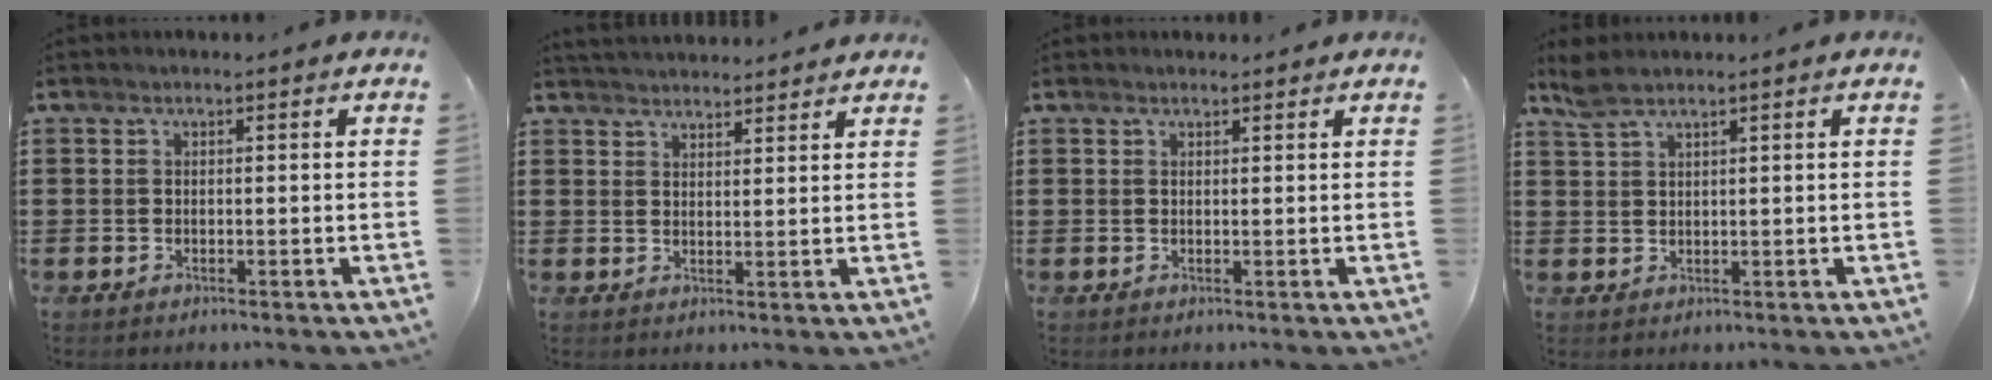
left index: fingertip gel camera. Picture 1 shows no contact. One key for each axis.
{"total": 2.9, "fx": 2.9, "fy": 0.0, "fz": -0.1, "tx": -0.006, "ty": -0.007, "tz": 0.055}
{"total": 0.9, "fx": 0.9, "fy": 0.3, "fz": 0.2, "tx": -0.005, "ty": 0.001, "tz": 0.018}
{"total": 2.6, "fx": 2.0, "fy": 0.5, "fz": 1.5, "tx": -0.034, "ty": 0.001, "tz": 0.038}